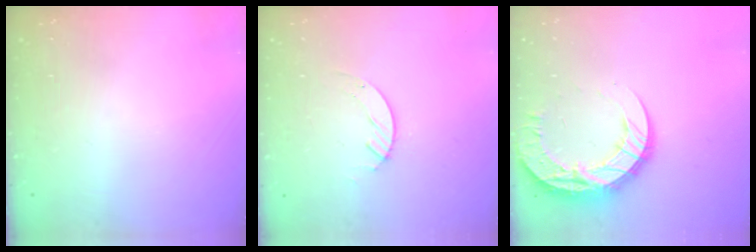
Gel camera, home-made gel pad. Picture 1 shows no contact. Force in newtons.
{"total": 2.1, "press": 2.1, "slide": 0.2}
{"total": 16.8, "press": 16.7, "slide": 1.7}